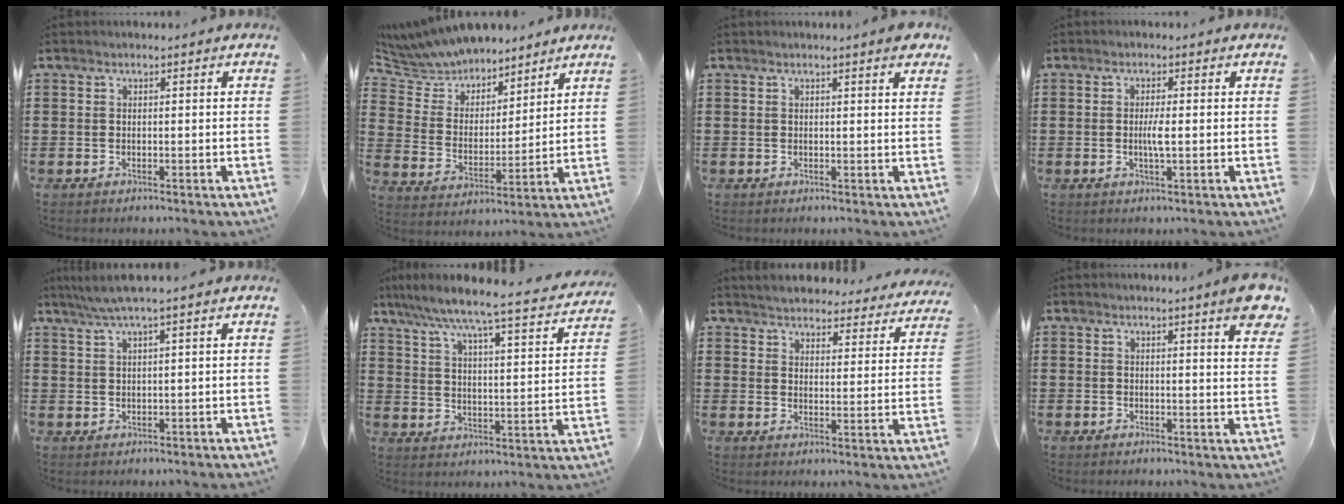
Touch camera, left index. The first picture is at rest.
{"total": 7.4, "force": [7.2, 1.9, 0.3], "torque": [-0.050, -0.043, 0.129]}
{"total": 1.6, "force": [1.2, -0.1, 1.0], "torque": [-0.013, -0.003, 0.021]}
{"total": 2.7, "force": [-0.1, 0.3, 2.6], "torque": [-0.057, -0.006, -0.005]}
{"total": 2.8, "force": [1.5, -0.3, 2.3], "torque": [-0.045, -0.002, 0.027]}
{"total": 5.8, "force": [5.2, -0.8, 2.4], "torque": [-0.073, -0.049, 0.078]}
{"total": 4.2, "force": [4.2, -0.1, 0.1], "torque": [-0.025, -0.029, 0.071]}
{"total": 5.2, "force": [3.7, -0.1, 3.7], "torque": [-0.057, -0.015, 0.060]}